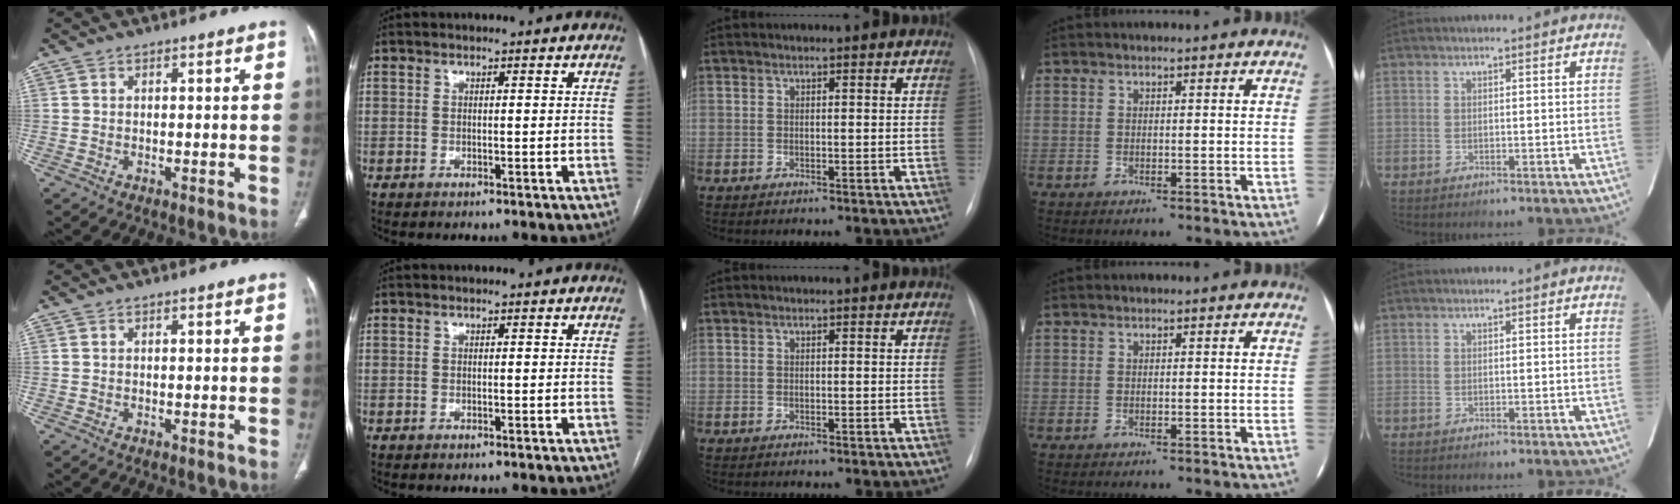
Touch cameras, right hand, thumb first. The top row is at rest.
{}